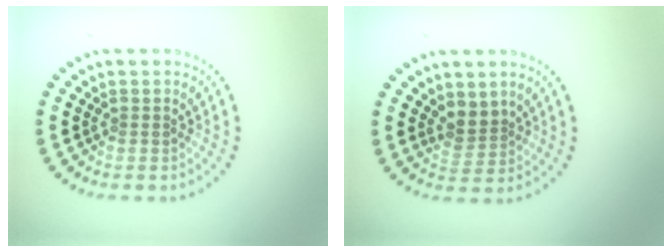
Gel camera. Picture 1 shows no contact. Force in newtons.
{"total": 2.2, "press": 1.7, "slide": 1.4}